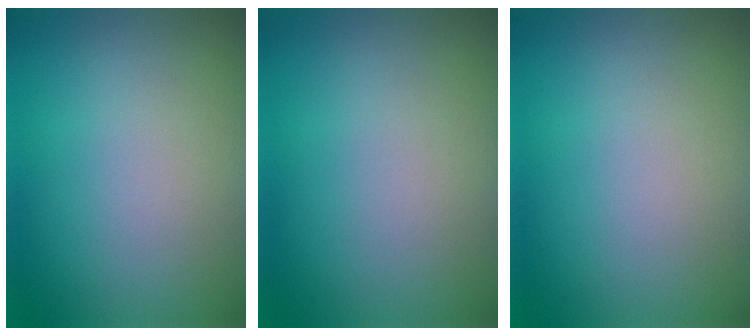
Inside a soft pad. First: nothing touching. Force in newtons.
{"total": 0.0}
{"total": 0.0}